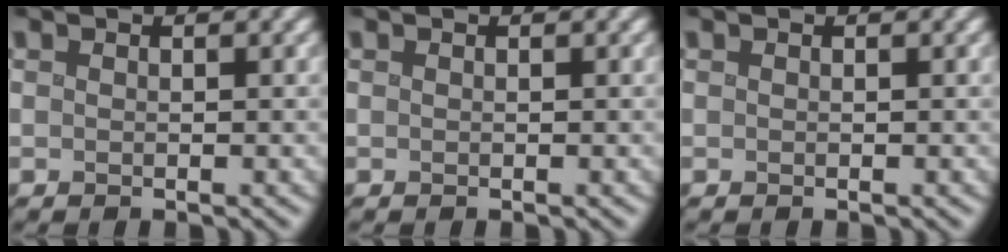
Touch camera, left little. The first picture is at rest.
{"total": 0.0}
{"total": 0.0}